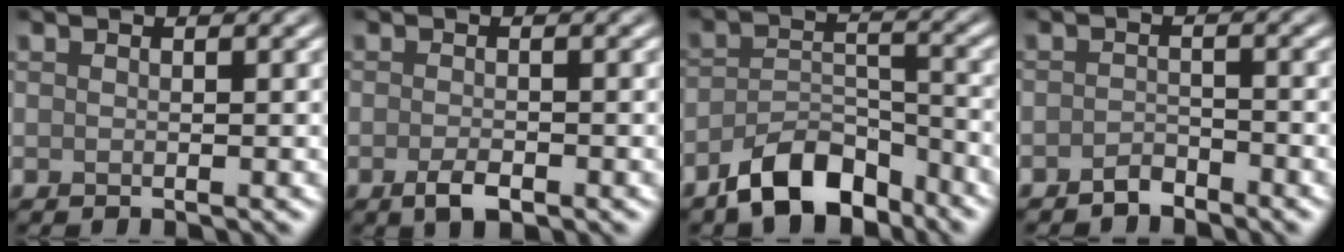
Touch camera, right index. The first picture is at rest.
{"total": 1.9, "force": [-1.1, 0.7, 1.4], "torque": [-0.029, -0.003, -0.020]}
{"total": 6.5, "force": [-4.8, 2.9, 3.3], "torque": [-0.053, -0.006, -0.087]}
{"total": 1.5, "force": [-1.3, 0.5, 0.4], "torque": [-0.006, 0.006, -0.026]}